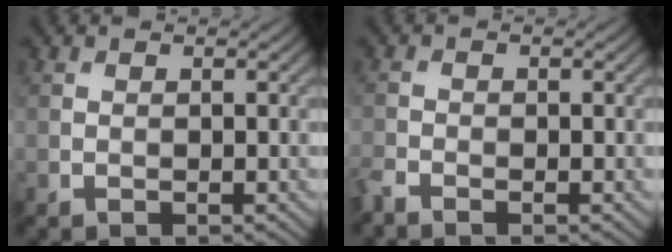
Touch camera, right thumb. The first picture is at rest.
{"total": 1.7, "force": [-1.6, 0.2, 0.5], "torque": [-0.017, -0.009, -0.044]}